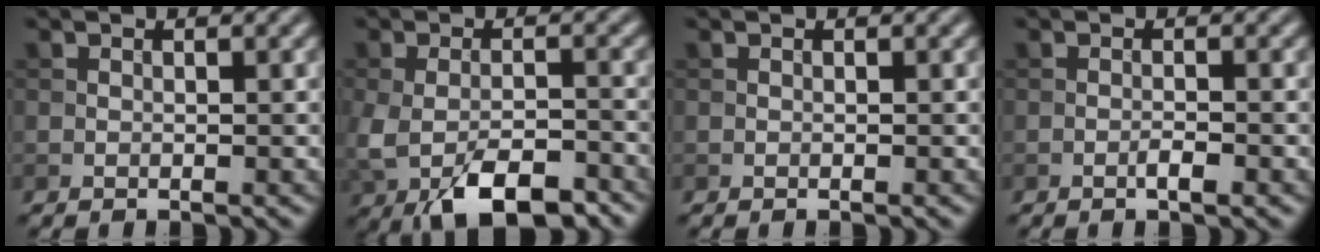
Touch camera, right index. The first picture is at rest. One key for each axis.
{"total": 8.3, "fx": -4.2, "fy": 4.0, "fz": 6.0, "tx": -0.123, "ty": -0.022, "tz": -0.065}
{"total": 0.0}
{"total": 1.2, "fx": -0.6, "fy": 0.2, "fz": 1.0, "tx": -0.018, "ty": 0.001, "tz": -0.012}